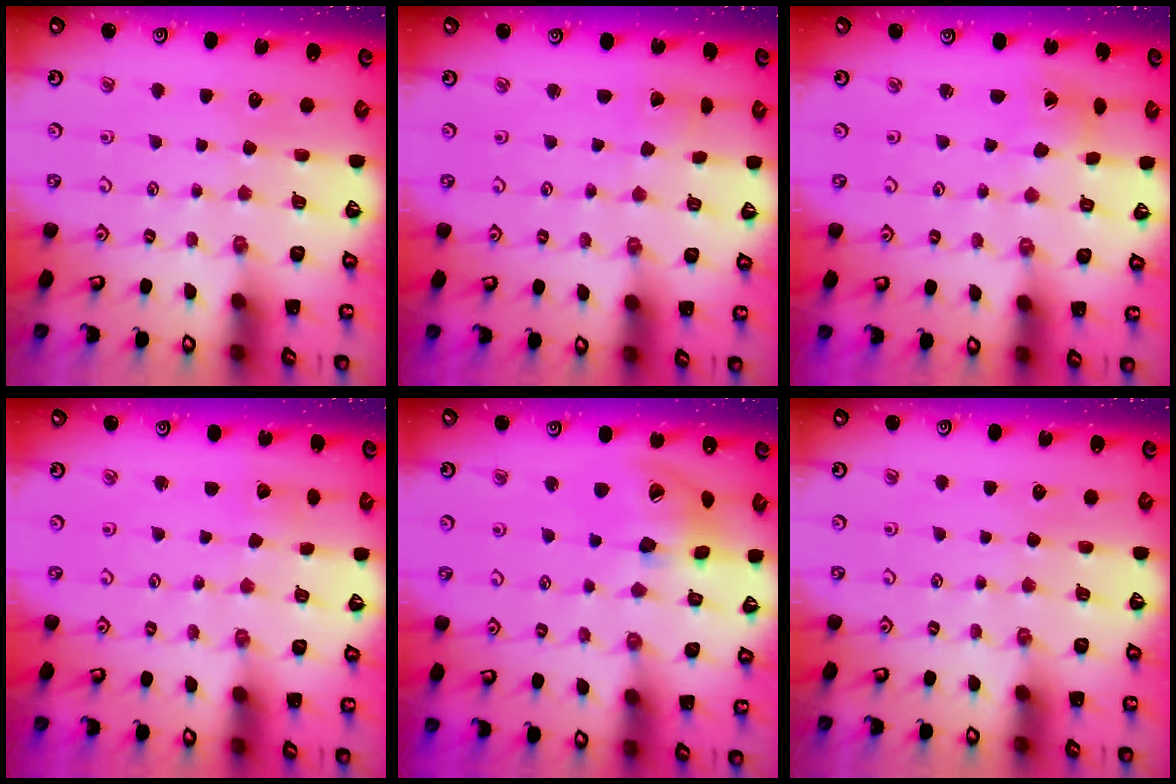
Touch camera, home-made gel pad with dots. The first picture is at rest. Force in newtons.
{"total": 2.1, "press": 2.1, "slide": 0.1}
{"total": 1.0, "press": 1.0, "slide": 0.1}
{"total": 2.4, "press": 2.4, "slide": 0.3}
{"total": 15.6, "press": 15.4, "slide": 2.3}
{"total": 0.0}